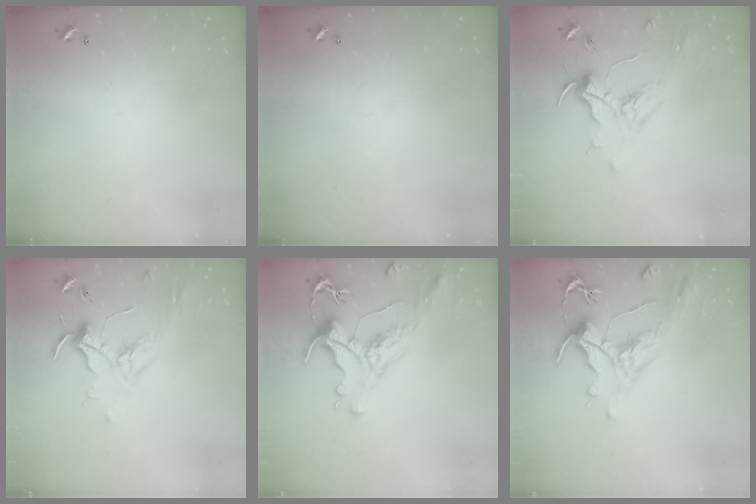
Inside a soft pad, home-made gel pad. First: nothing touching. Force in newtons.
{"total": 0.0}
{"total": 2.0, "press": 1.9, "slide": 0.6}
{"total": 1.8, "press": 1.6, "slide": 0.7}
{"total": 1.4, "press": 0.2, "slide": 1.4}
{"total": 1.6, "press": 0.7, "slide": 1.4}